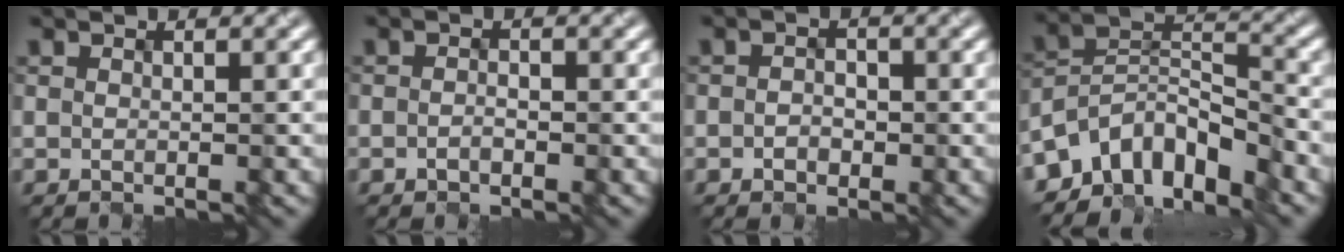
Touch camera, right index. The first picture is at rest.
{"total": 1.2, "force": [-0.6, 0.7, 0.8], "torque": [-0.015, 0.001, -0.012]}
{"total": 2.0, "force": [-0.3, 1.6, 1.2], "torque": [-0.018, 0.004, -0.008]}
{"total": 7.7, "force": [-6.0, 3.6, 3.2], "torque": [-0.033, 0.000, -0.125]}